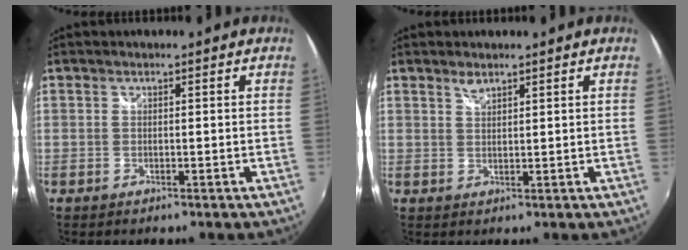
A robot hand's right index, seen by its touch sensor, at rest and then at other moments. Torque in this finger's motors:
{"motor_torque": [0.04, -0.02, 0.00, 0.01]}